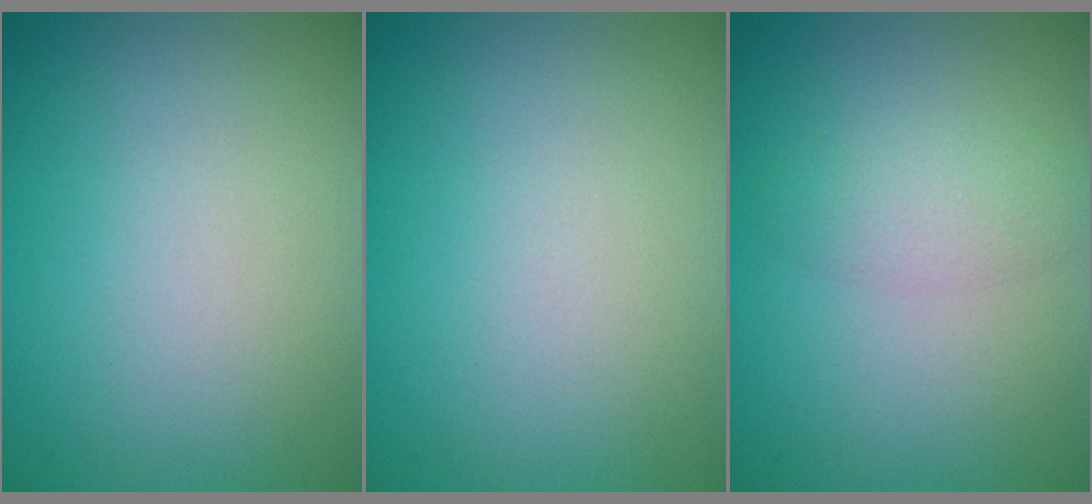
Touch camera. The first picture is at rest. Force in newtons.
{"total": 0.0}
{"total": 2.1, "press": 2.1, "slide": 0.1}